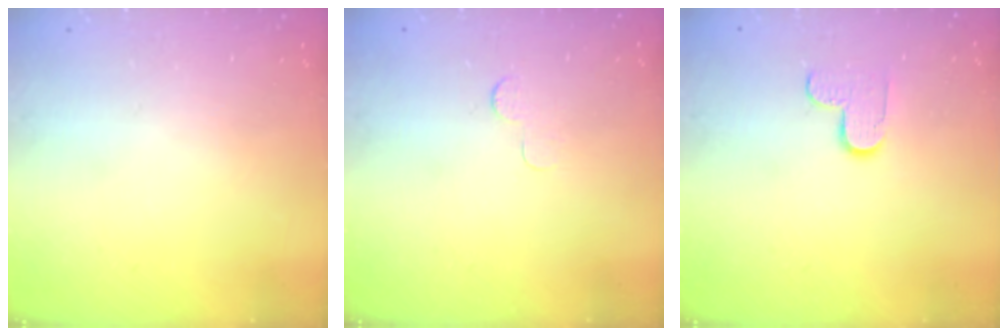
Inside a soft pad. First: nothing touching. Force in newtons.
{"total": 3.0, "press": 2.9, "slide": 0.3}
{"total": 5.6, "press": 5.5, "slide": 0.4}